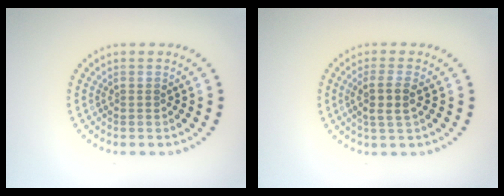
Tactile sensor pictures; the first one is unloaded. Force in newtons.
{"total": 2.5, "press": 2.2, "slide": 1.1}